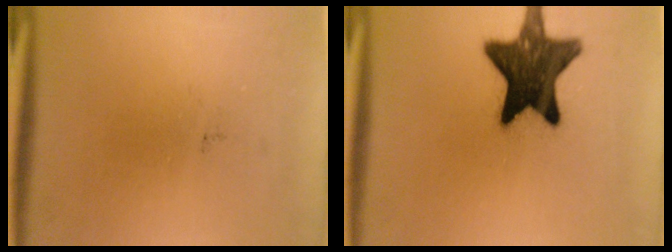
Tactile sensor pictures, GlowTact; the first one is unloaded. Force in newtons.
{"total": 14.9}